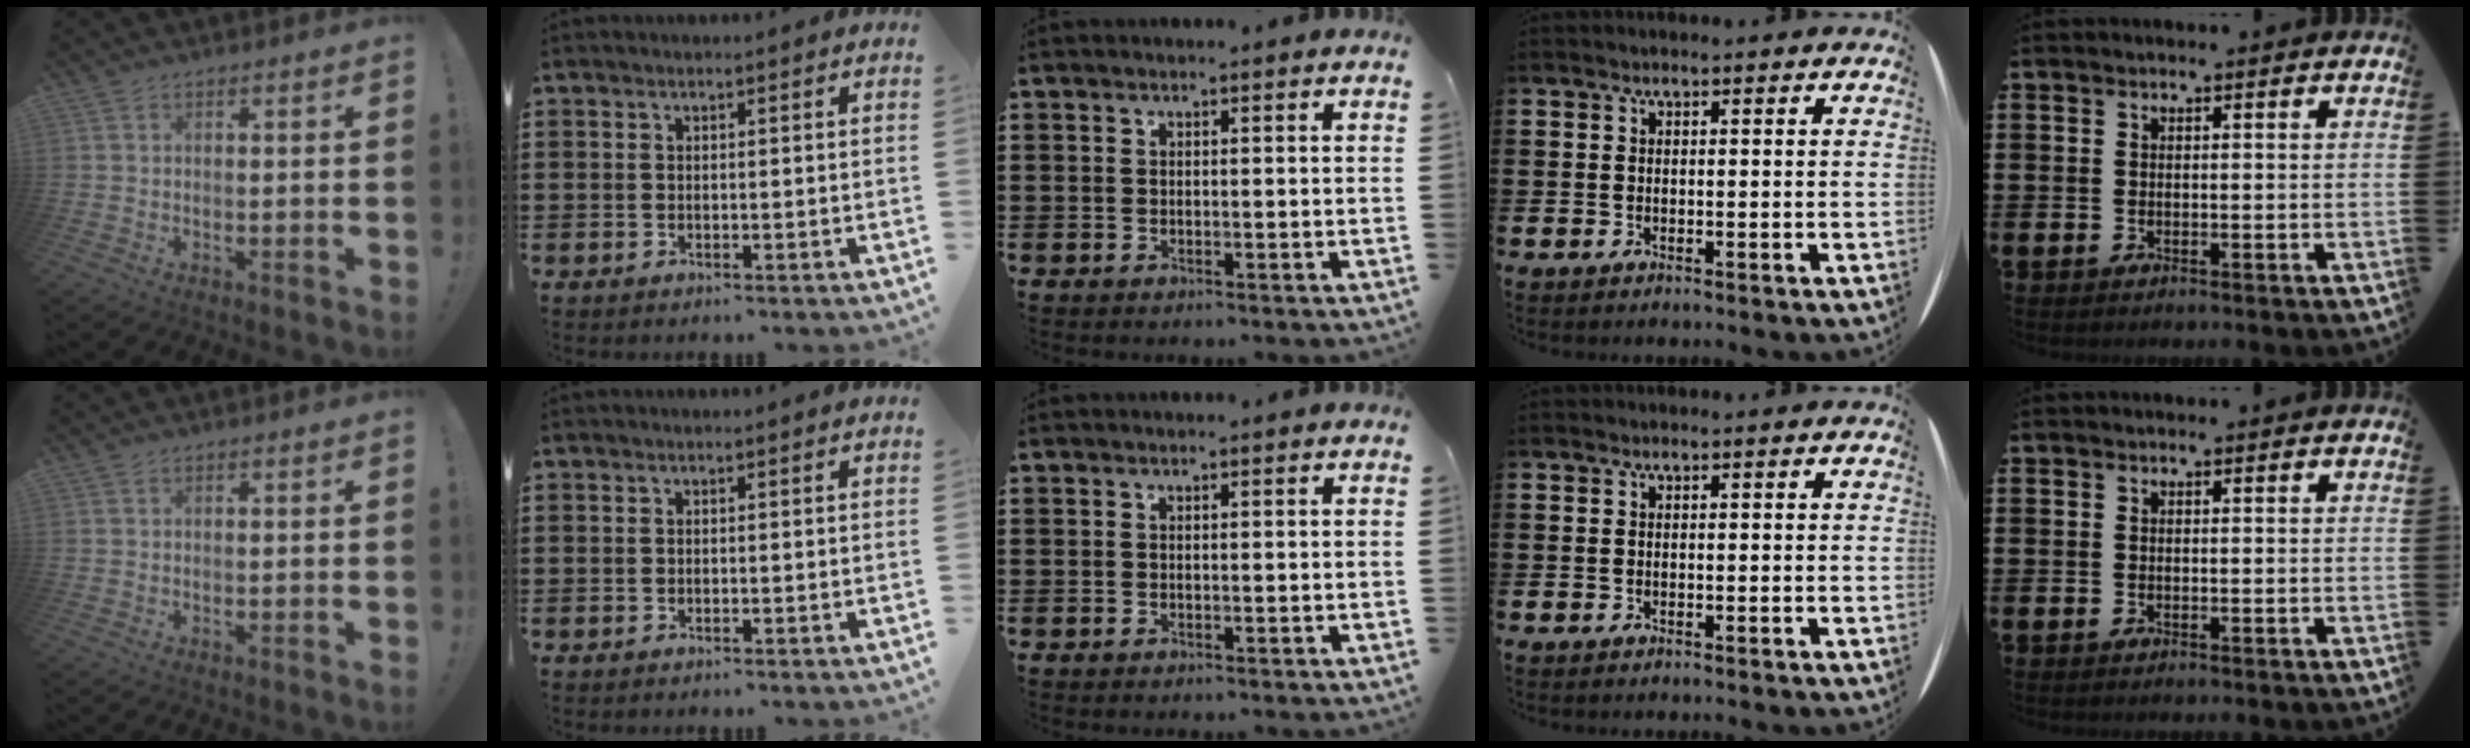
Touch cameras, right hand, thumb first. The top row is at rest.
{}